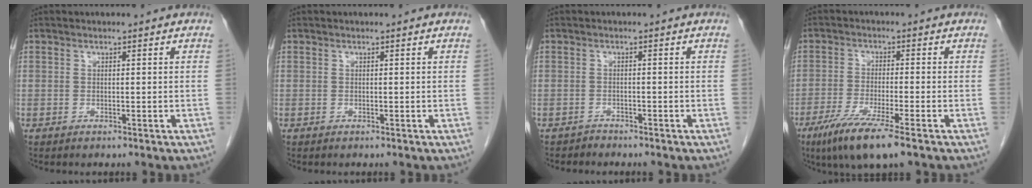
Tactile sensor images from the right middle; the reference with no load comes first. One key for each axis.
{"total": 0.0}
{"total": 1.0, "fx": -0.9, "fy": 0.3, "fz": -0.3, "tx": 0.002, "ty": 0.000, "tz": -0.019}
{"total": 8.9, "fx": -5.7, "fy": 0.3, "fz": 6.9, "tx": -0.127, "ty": -0.024, "tz": -0.097}